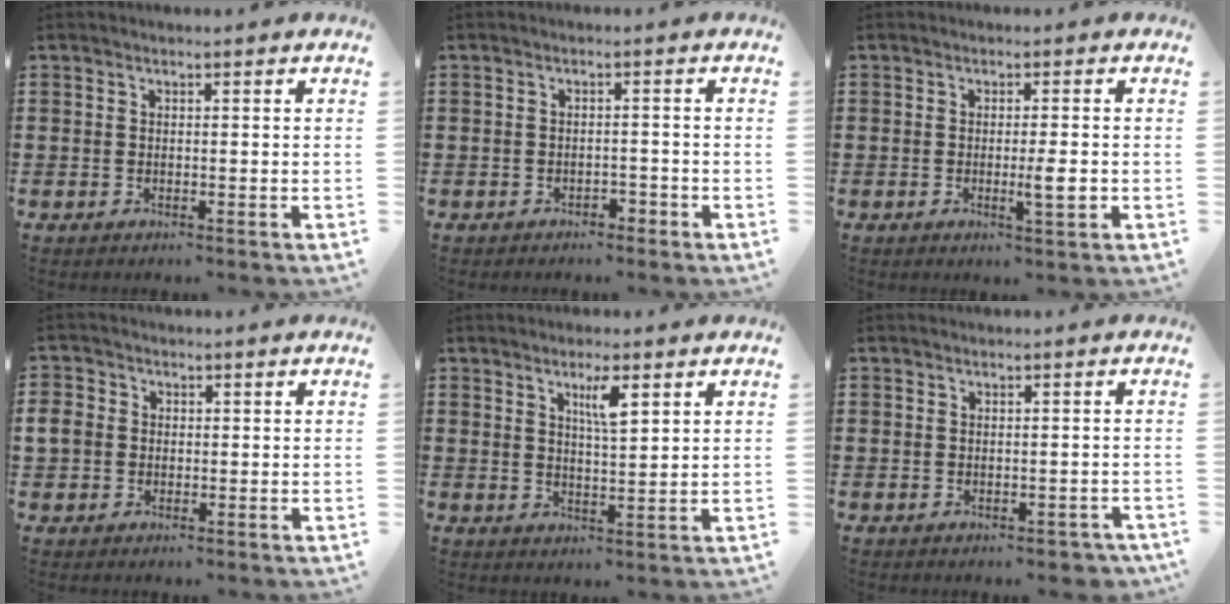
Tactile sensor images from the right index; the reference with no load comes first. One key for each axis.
{"total": 1.5, "fx": -1.4, "fy": 0.5, "fz": 0.3, "tx": -0.012, "ty": -0.001, "tz": -0.031}
{"total": 3.7, "fx": -0.8, "fy": 0.3, "fz": 3.6, "tx": -0.061, "ty": -0.005, "tz": -0.015}
{"total": 2.9, "fx": -0.1, "fy": 2.6, "fz": 1.2, "tx": -0.046, "ty": 0.004, "tz": -0.010}
{"total": 4.1, "fx": 2.2, "fy": 0.8, "fz": 3.4, "tx": -0.056, "ty": -0.001, "tz": 0.032}
{"total": 1.2, "fx": -0.9, "fy": 0.8, "fz": 0.3, "tx": -0.008, "ty": 0.001, "tz": -0.018}